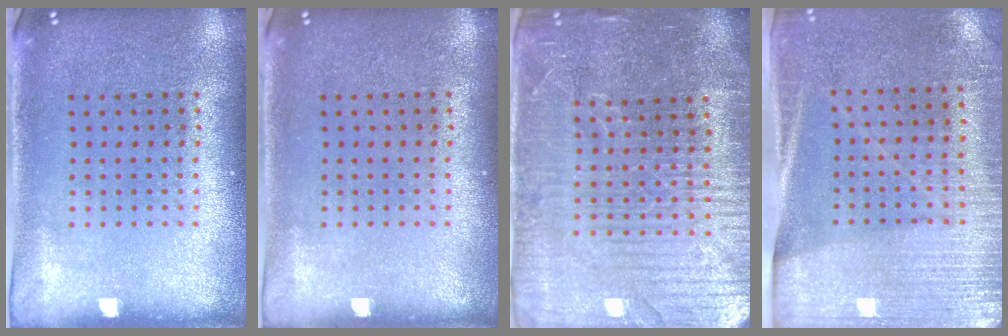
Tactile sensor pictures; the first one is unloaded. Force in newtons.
{"total": 0.0}
{"total": 4.9, "press": 4.4, "slide": 2.0}
{"total": 2.8, "press": 2.5, "slide": 1.3}